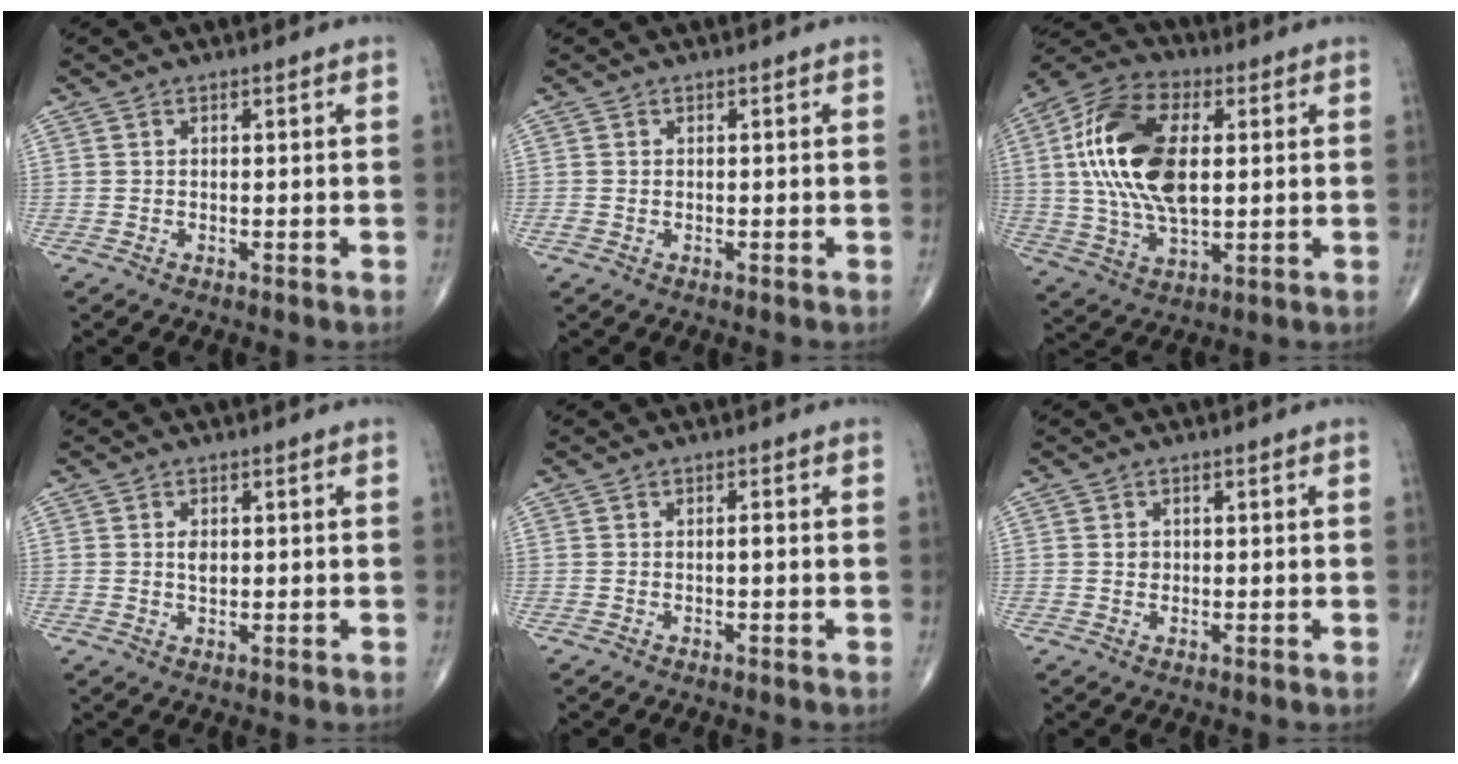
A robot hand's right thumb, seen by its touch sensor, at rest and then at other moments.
{"total": 0.6, "force": [-0.1, 0.5, 0.4], "torque": [-0.012, 0.005, 0.001]}
{"total": 19.6, "force": [2.8, 10.4, 16.3], "torque": [-0.321, 0.004, 0.047]}
{"total": 2.0, "force": [0.3, 1.2, 1.5], "torque": [-0.022, -0.002, 0.005]}
{"total": 0.7, "force": [-0.2, 0.2, 0.7], "torque": [-0.013, 0.000, -0.003]}
{"total": 1.1, "force": [0.1, 1.0, 0.6], "torque": [-0.006, 0.001, 0.003]}